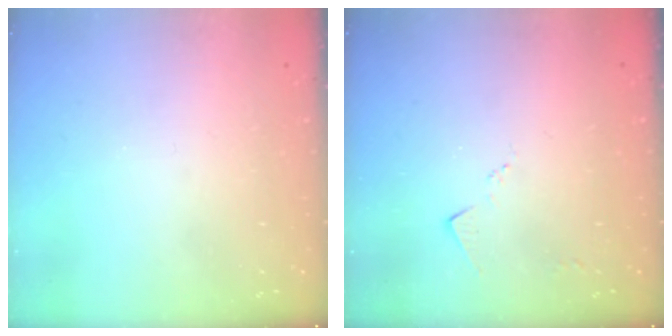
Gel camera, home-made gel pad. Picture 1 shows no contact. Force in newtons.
{"total": 4.0, "press": 4.0, "slide": 0.4}